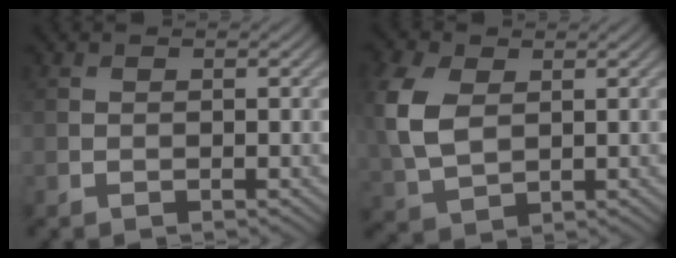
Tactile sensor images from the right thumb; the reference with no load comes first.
{"total": 8.4, "force": [1.6, 5.6, 6.0], "torque": [-0.191, 0.005, 0.034]}